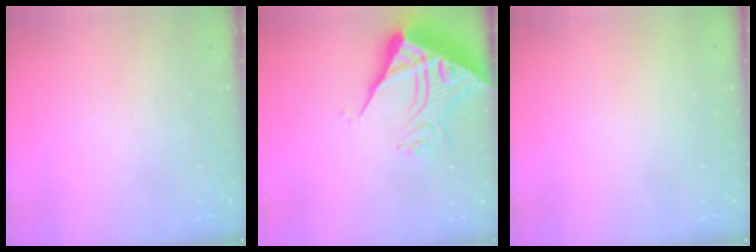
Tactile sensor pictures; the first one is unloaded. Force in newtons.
{"total": 12.0, "press": 11.9, "slide": 0.7}
{"total": 1.5, "press": 1.5, "slide": 0.1}